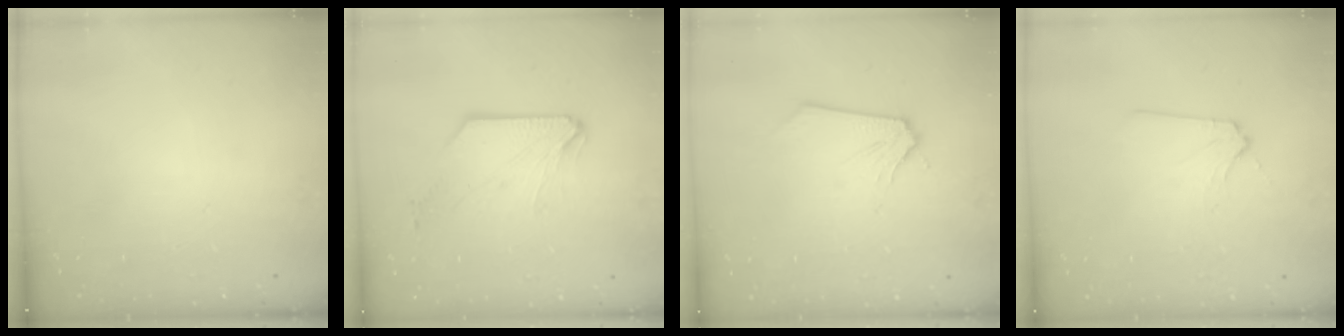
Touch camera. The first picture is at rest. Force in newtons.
{"total": 1.3, "press": 1.3, "slide": 0.3}
{"total": 0.0}
{"total": 2.8, "press": 2.8, "slide": 0.6}